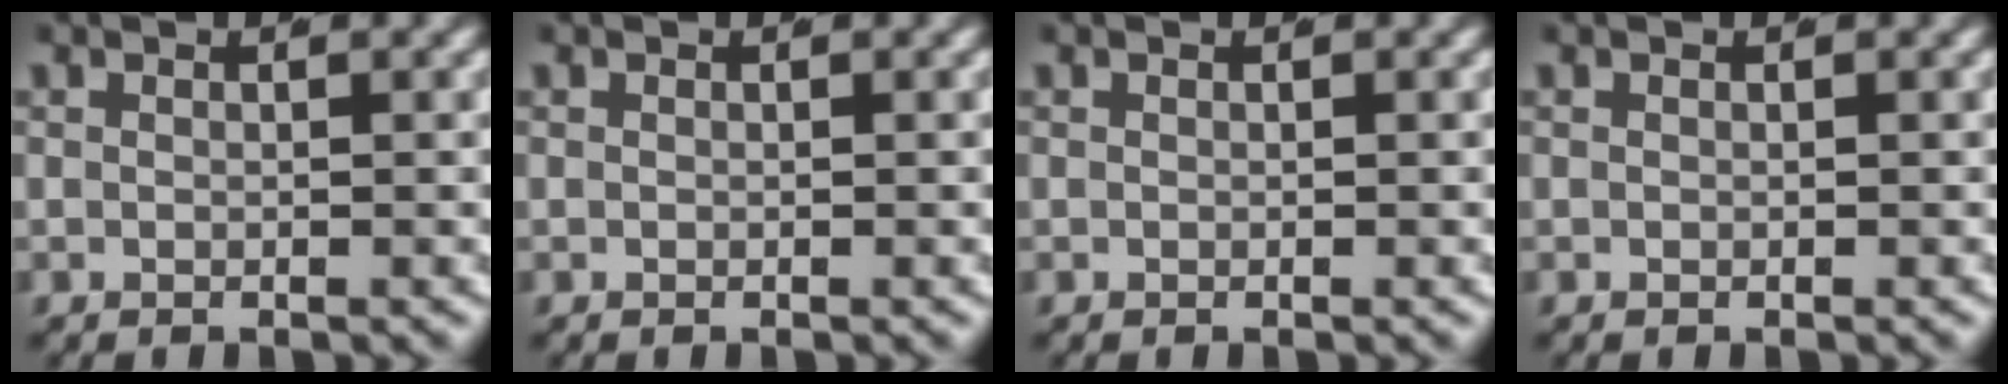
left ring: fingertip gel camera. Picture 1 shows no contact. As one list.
[{"total": 0.0}, {"total": 0.0}, {"total": 0.0}]